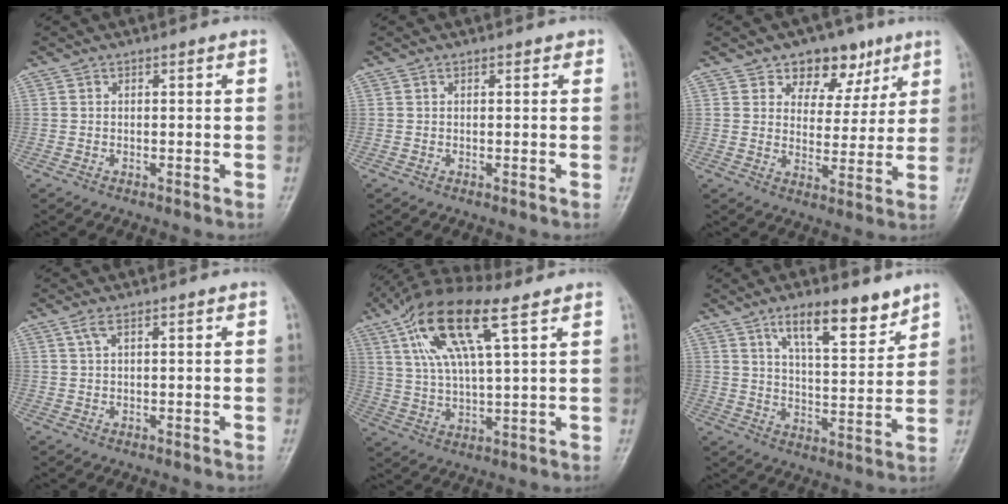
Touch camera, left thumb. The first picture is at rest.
{"total": 0.6, "force": [0.4, 0.4, 0.3], "torque": [0.000, -0.001, 0.001]}
{"total": 9.8, "force": [5.9, 6.7, 4.0], "torque": [-0.013, -0.022, 0.087]}
{"total": 1.3, "force": [0.7, 0.3, 1.1], "torque": [-0.031, 0.010, 0.021]}
{"total": 15.7, "force": [7.7, 4.4, 13.0], "torque": [-0.254, -0.001, 0.144]}
{"total": 11.1, "force": [7.6, 3.4, 7.4], "torque": [-0.096, -0.052, 0.128]}